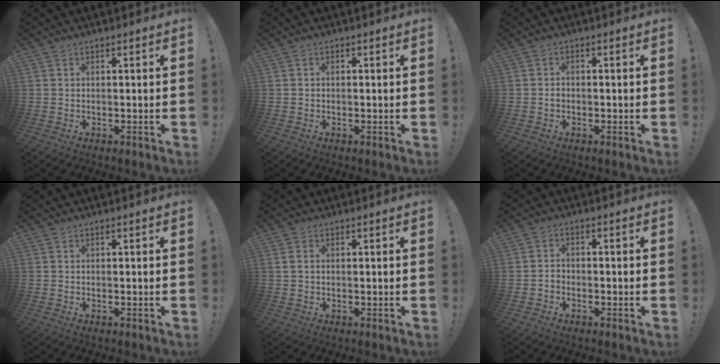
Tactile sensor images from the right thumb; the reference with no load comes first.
{"total": 0.7, "force": [-0.3, 0.5, 0.2], "torque": [-0.011, 0.006, -0.005]}
{"total": 1.4, "force": [-0.8, 0.9, 0.6], "torque": [-0.018, 0.007, -0.013]}
{"total": 0.0}
{"total": 1.7, "force": [0.3, 1.2, 1.2], "torque": [-0.023, 0.006, 0.006]}
{"total": 2.1, "force": [-1.5, 1.2, 0.9], "torque": [-0.020, 0.013, -0.026]}